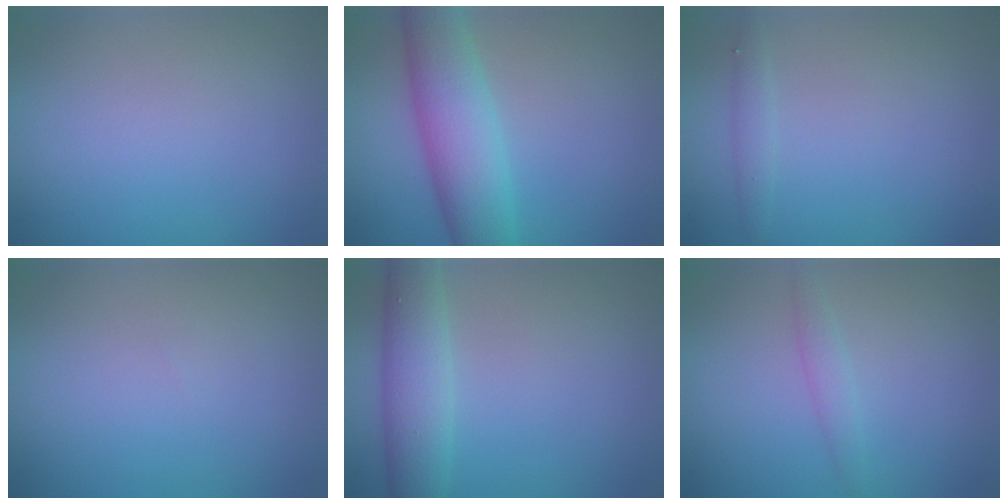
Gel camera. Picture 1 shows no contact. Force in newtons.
{"total": 7.3, "press": 7.3, "slide": 0.1}
{"total": 1.0, "press": 1.0, "slide": 0.1}
{"total": 0.0}
{"total": 4.8, "press": 4.8, "slide": 0.2}
{"total": 1.4, "press": 1.4, "slide": 0.1}